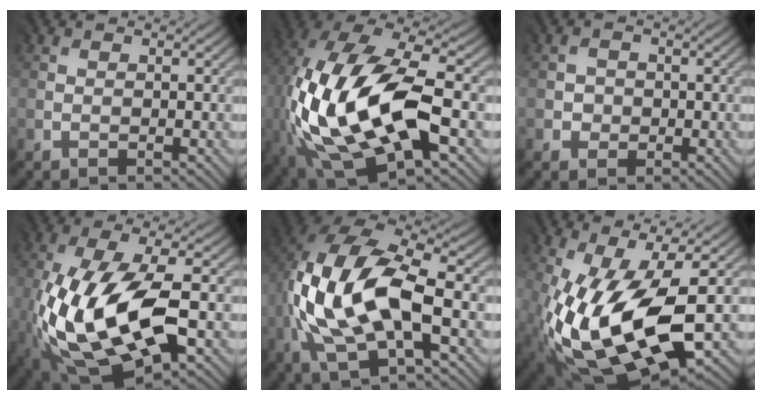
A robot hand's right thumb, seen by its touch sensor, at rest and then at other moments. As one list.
[{"total": 18.8, "force": [-2.9, 8.3, 16.6], "torque": [-0.342, -0.052, -0.027]}, {"total": 1.5, "force": [-0.5, 1.4, -0.2], "torque": [0.008, -0.002, -0.013]}, {"total": 15.7, "force": [-4.1, 6.8, 13.5], "torque": [-0.296, -0.015, -0.070]}, {"total": 13.5, "force": [-1.5, 6.0, 12.0], "torque": [-0.262, 0.002, -0.031]}, {"total": 16.2, "force": [-3.7, 6.5, 14.4], "torque": [-0.302, -0.030, -0.058]}]